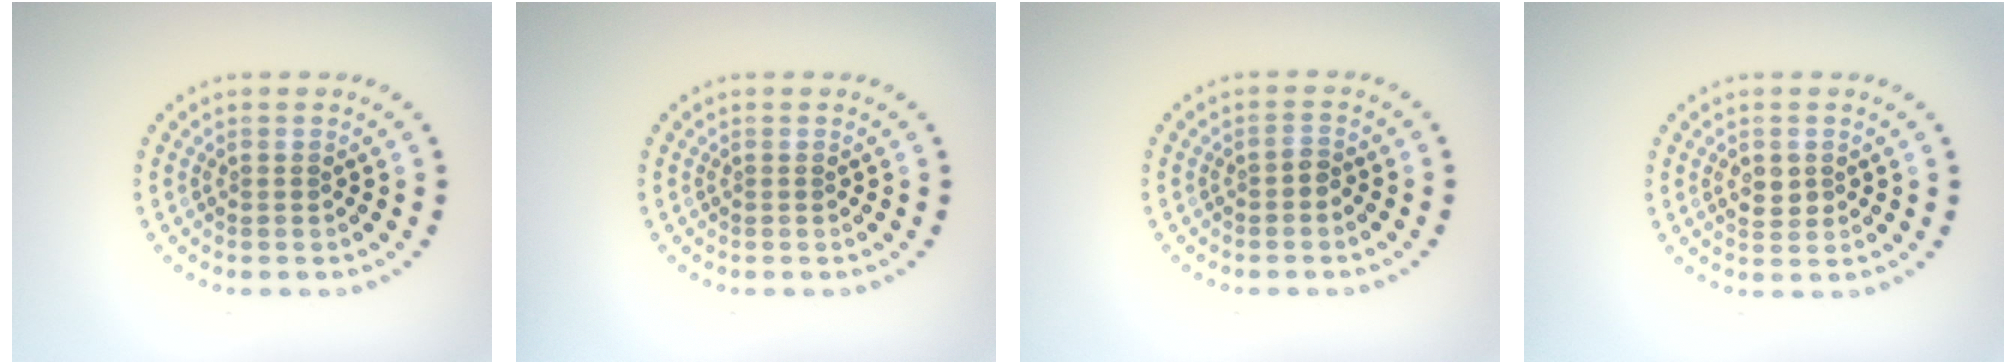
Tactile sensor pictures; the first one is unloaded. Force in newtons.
{"total": 0.0}
{"total": 0.9, "press": 0.8, "slide": 0.4}
{"total": 1.8, "press": 1.7, "slide": 0.3}